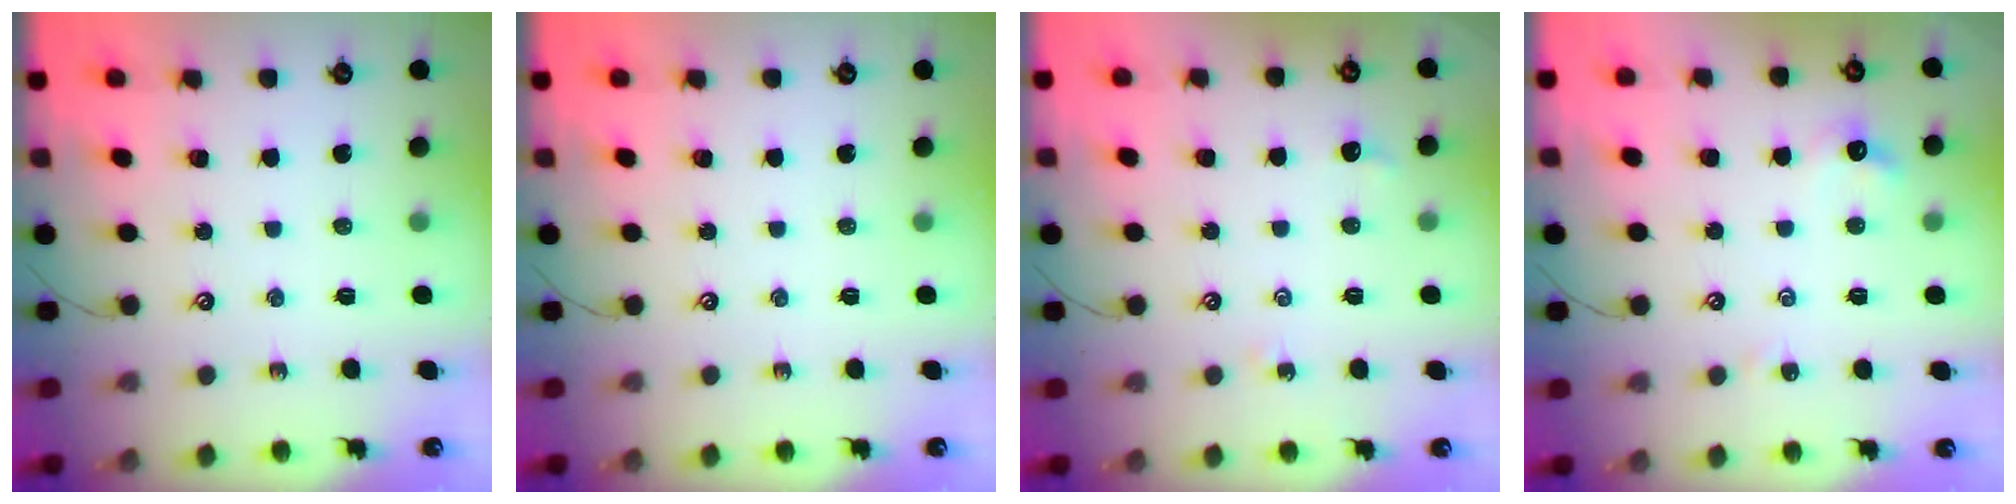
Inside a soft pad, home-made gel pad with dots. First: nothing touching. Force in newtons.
{"total": 0.0}
{"total": 2.5, "press": 2.4, "slide": 0.6}
{"total": 2.1, "press": 2.0, "slide": 0.6}